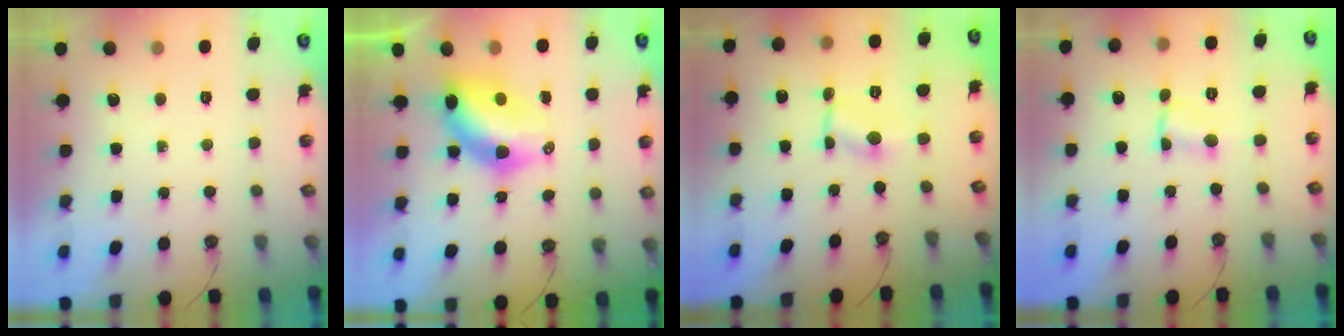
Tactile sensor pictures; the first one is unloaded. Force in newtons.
{"total": 9.0, "press": 9.0, "slide": 0.5}
{"total": 1.0, "press": 1.0, "slide": 0.1}
{"total": 1.4, "press": 1.3, "slide": 0.4}